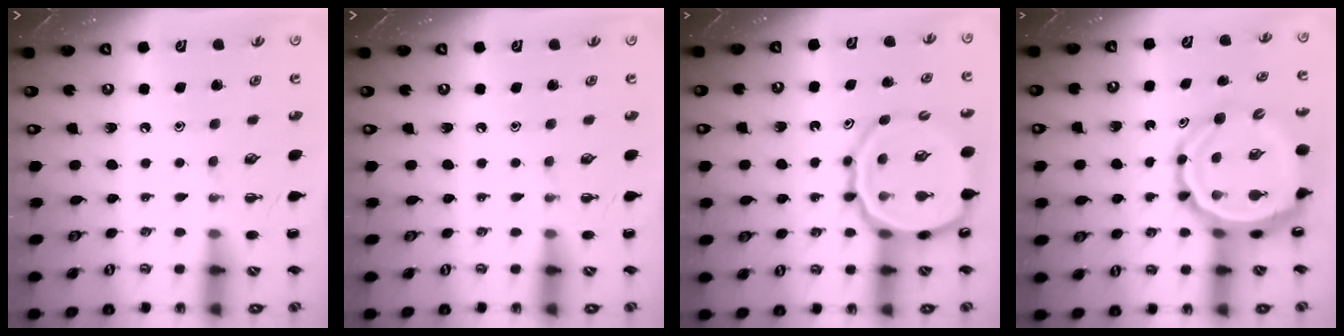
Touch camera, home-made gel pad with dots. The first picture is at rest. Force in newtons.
{"total": 0.0}
{"total": 19.1, "press": 18.8, "slide": 3.5}
{"total": 11.0, "press": 10.4, "slide": 3.6}